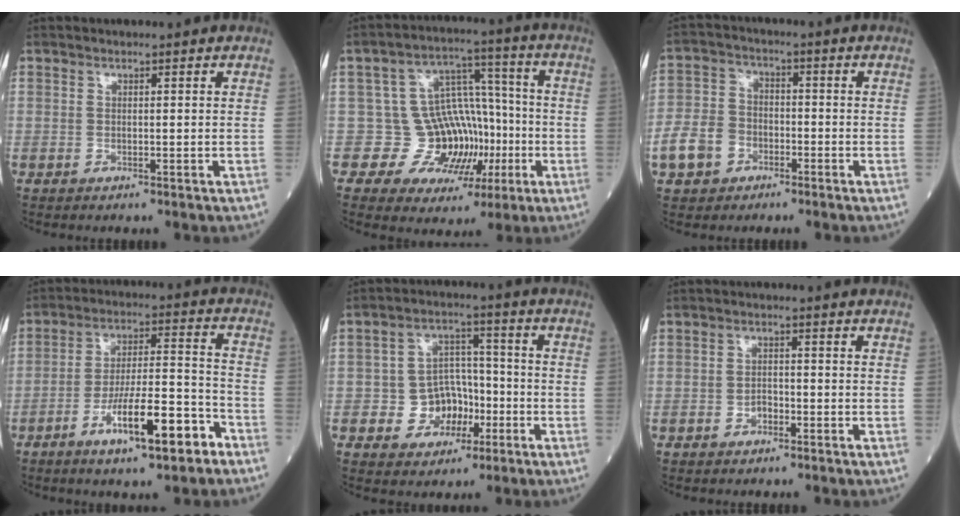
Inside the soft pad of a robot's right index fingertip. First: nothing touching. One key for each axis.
{"total": 10.2, "fx": -2.5, "fy": 8.9, "fz": 4.4, "tx": -0.045, "ty": 0.038, "tz": -0.028}
{"total": 7.2, "fx": -3.4, "fy": 5.5, "fz": 3.2, "tx": -0.089, "ty": 0.014, "tz": -0.061}
{"total": 12.9, "fx": -7.0, "fy": 2.2, "fz": 10.6, "tx": -0.180, "ty": 0.008, "tz": -0.113}
{"total": 7.3, "fx": -2.4, "fy": 6.1, "fz": 3.3, "tx": -0.050, "ty": 0.022, "tz": -0.034}
{"total": 1.9, "fx": -1.0, "fy": 1.2, "fz": 1.1, "tx": -0.013, "ty": 0.006, "tz": -0.017}